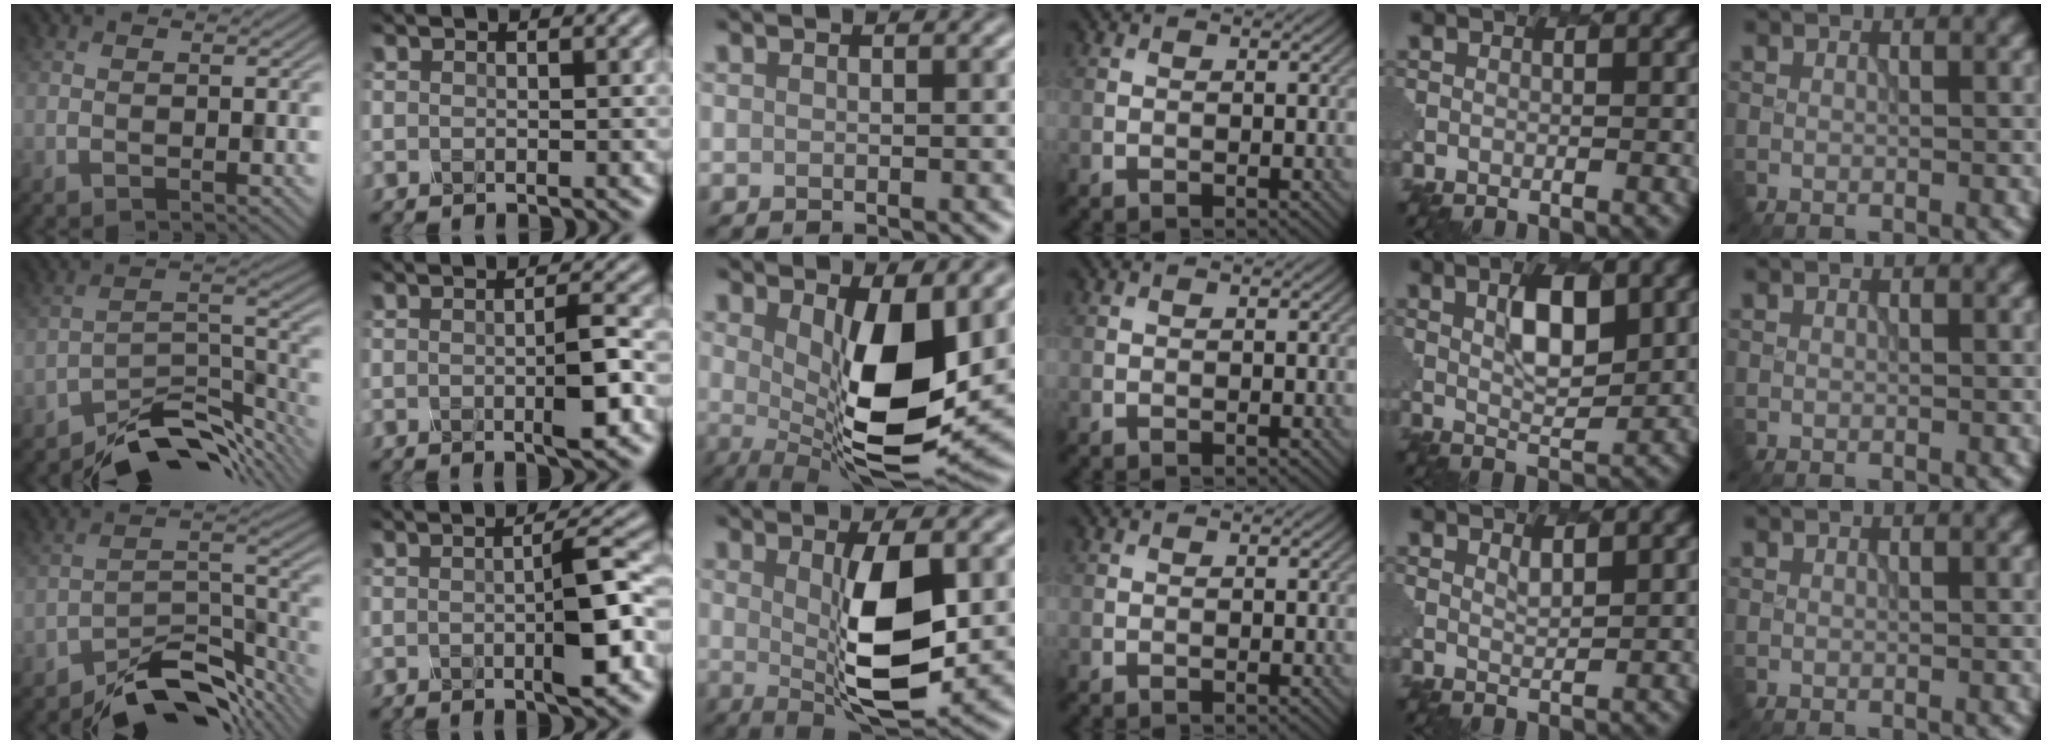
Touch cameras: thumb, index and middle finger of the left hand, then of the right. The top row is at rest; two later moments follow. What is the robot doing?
{"motion": "press", "object": "mechanical pencil"}